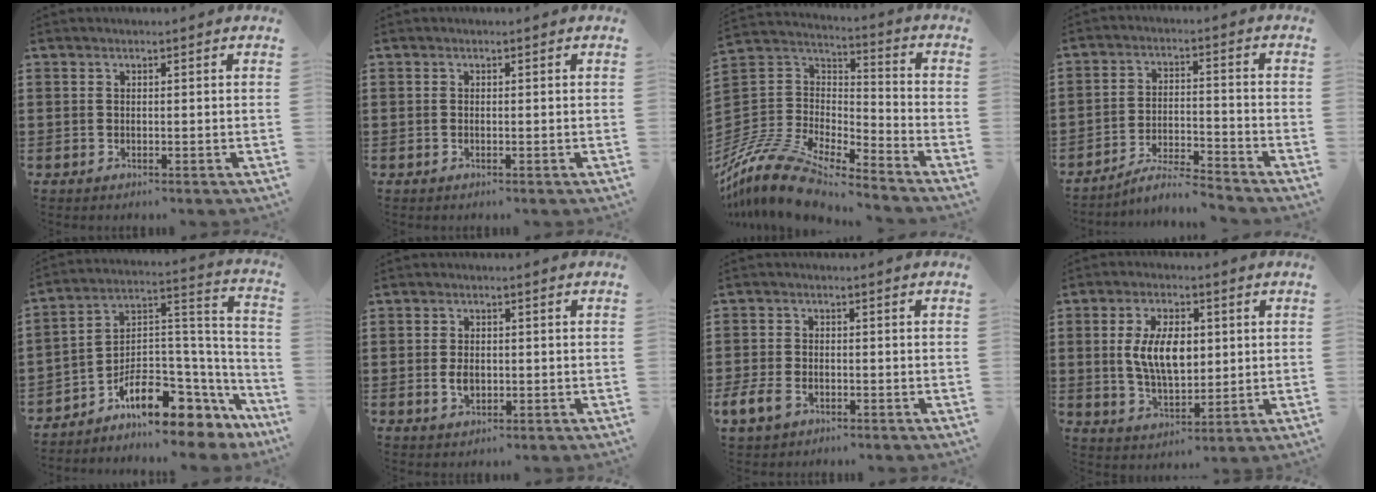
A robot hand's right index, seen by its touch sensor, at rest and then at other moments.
{"total": 0.0}
{"total": 11.9, "force": [-10.7, 2.6, 4.4], "torque": [-0.115, 0.010, -0.221]}
{"total": 5.6, "force": [-5.3, 0.1, 1.9], "torque": [-0.046, -0.006, -0.106]}
{"total": 9.5, "force": [-5.4, 5.1, 5.9], "torque": [-0.104, -0.009, -0.096]}
{"total": 2.4, "force": [-0.3, 1.6, 1.8], "torque": [-0.042, 0.000, -0.006]}
{"total": 3.5, "force": [-1.8, 2.1, 2.1], "torque": [-0.064, -0.006, -0.041]}
{"total": 8.7, "force": [1.1, 4.6, 7.3], "torque": [-0.150, 0.005, 0.015]}